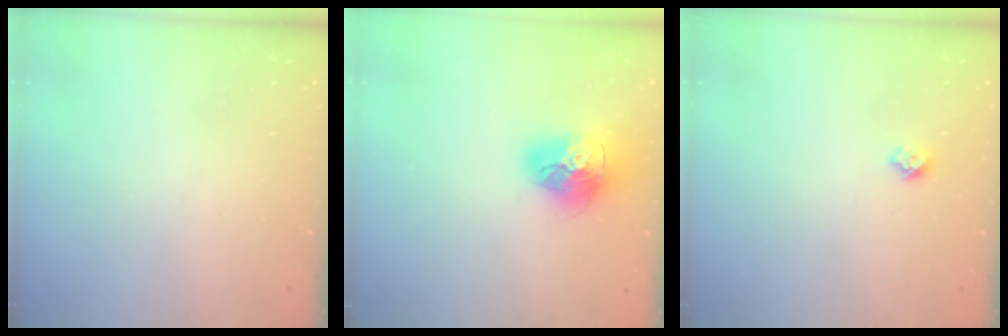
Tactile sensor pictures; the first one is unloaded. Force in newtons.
{"total": 18.4, "press": 18.3, "slide": 1.8}
{"total": 5.7, "press": 5.7, "slide": 0.5}